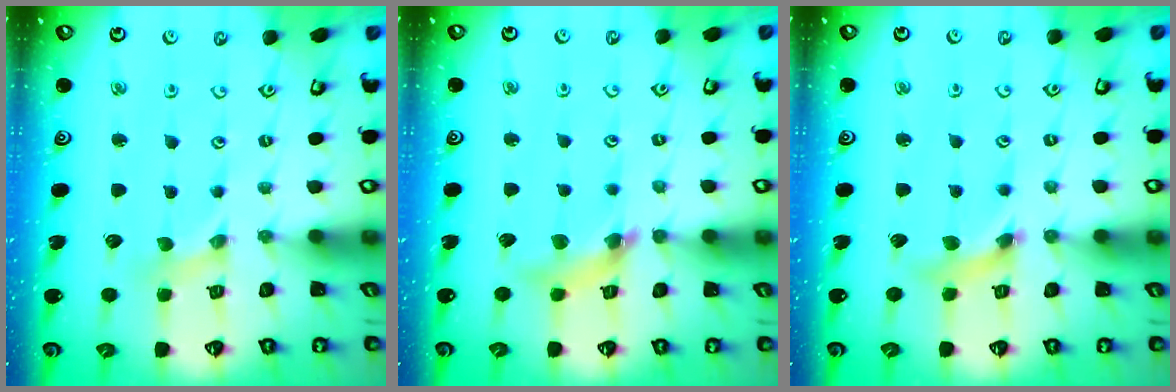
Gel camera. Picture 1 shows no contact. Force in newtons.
{"total": 9.9, "press": 9.8, "slide": 1.1}
{"total": 5.0, "press": 5.0, "slide": 0.5}